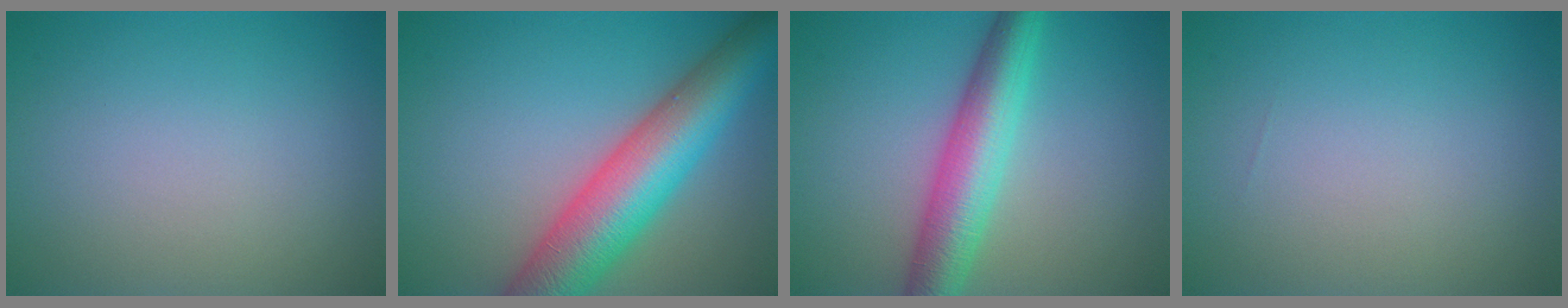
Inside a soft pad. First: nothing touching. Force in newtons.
{"total": 10.1, "press": 10.1, "slide": 0.3}
{"total": 6.3, "press": 6.3, "slide": 0.1}
{"total": 0.0}